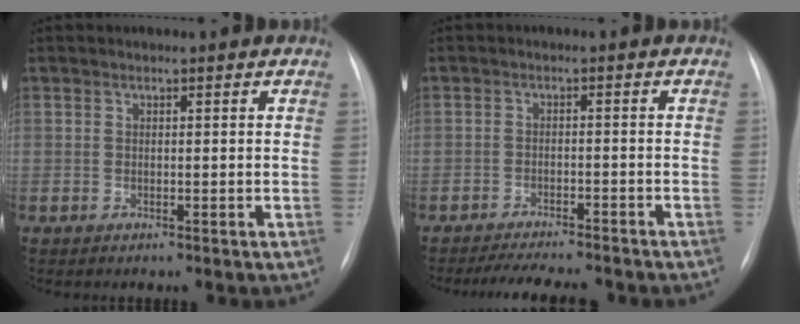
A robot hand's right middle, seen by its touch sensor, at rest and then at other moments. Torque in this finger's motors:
{"motor_torque": [0.55, -0.79, 0.00, -0.02]}